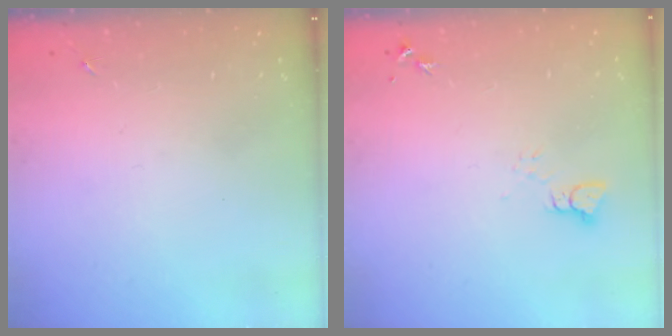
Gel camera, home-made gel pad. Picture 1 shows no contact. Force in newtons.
{"total": 2.2, "press": 2.2, "slide": 0.2}